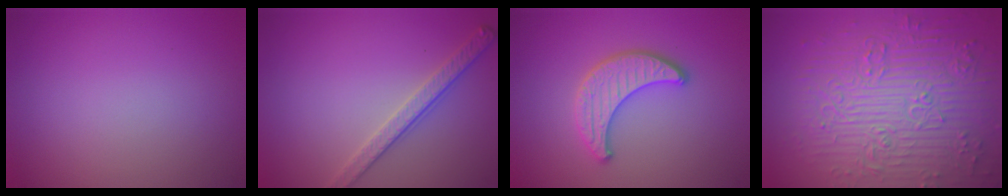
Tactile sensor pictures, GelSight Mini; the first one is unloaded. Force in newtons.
{"total": 2.8, "press": 2.6, "slide": 1.0}
{"total": 3.5, "press": 3.4, "slide": 0.7}
{"total": 9.3, "press": 6.9, "slide": 6.2}